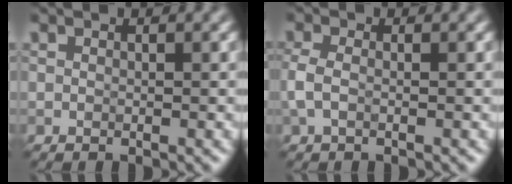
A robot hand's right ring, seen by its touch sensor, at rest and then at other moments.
{"total": 1.9, "force": [-0.4, 1.0, 1.6], "torque": [-0.042, 0.002, -0.013]}